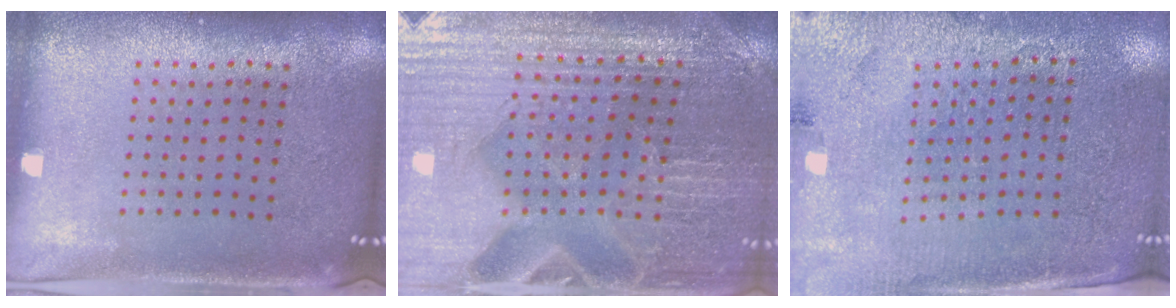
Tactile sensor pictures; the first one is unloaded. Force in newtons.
{"total": 3.4, "press": 3.4, "slide": 0.3}
{"total": 3.0, "press": 2.9, "slide": 0.8}